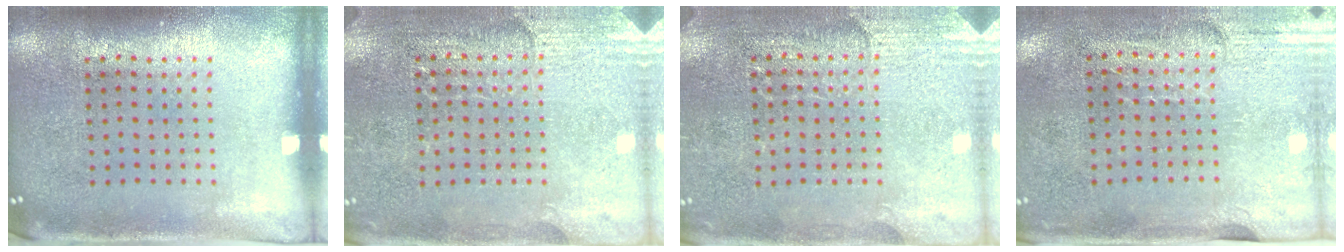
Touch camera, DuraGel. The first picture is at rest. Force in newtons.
{"total": 2.9, "press": 2.8, "slide": 0.8}
{"total": 2.8, "press": 2.7, "slide": 0.8}
{"total": 2.9, "press": 2.5, "slide": 1.5}